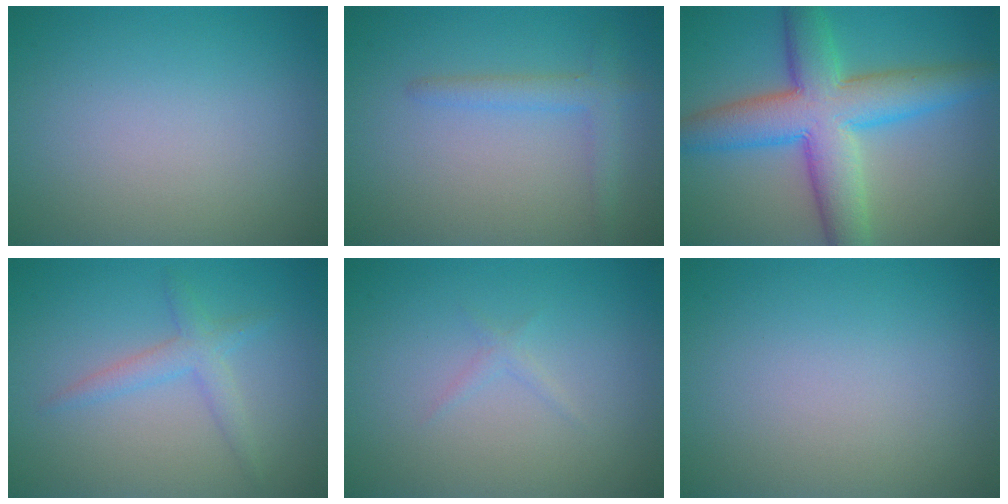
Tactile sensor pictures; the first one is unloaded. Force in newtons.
{"total": 2.1, "press": 2.1, "slide": 0.1}
{"total": 9.3, "press": 9.3, "slide": 0.1}
{"total": 2.2, "press": 2.2, "slide": 0.2}
{"total": 0.7, "press": 0.7, "slide": 0.0}
{"total": 0.0}